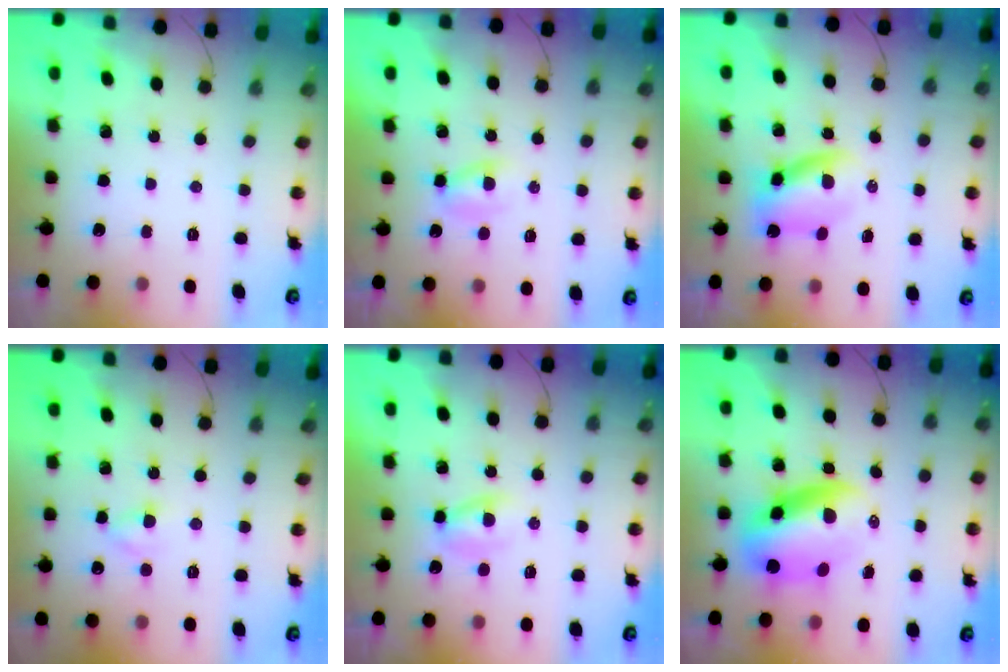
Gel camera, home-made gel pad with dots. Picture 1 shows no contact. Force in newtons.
{"total": 1.9, "press": 1.6, "slide": 1.0}
{"total": 4.7, "press": 4.6, "slide": 0.9}
{"total": 2.1, "press": 1.9, "slide": 0.9}
{"total": 2.3, "press": 2.2, "slide": 0.8}
{"total": 11.9, "press": 11.5, "slide": 3.2}